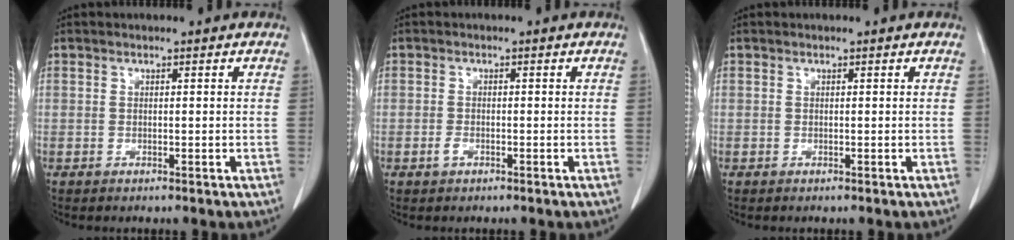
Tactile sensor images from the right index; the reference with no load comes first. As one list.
[{"total": 1.2, "force": [-0.6, 0.6, 0.8], "torque": [-0.017, 0.001, -0.010]}, {"total": 0.0}]